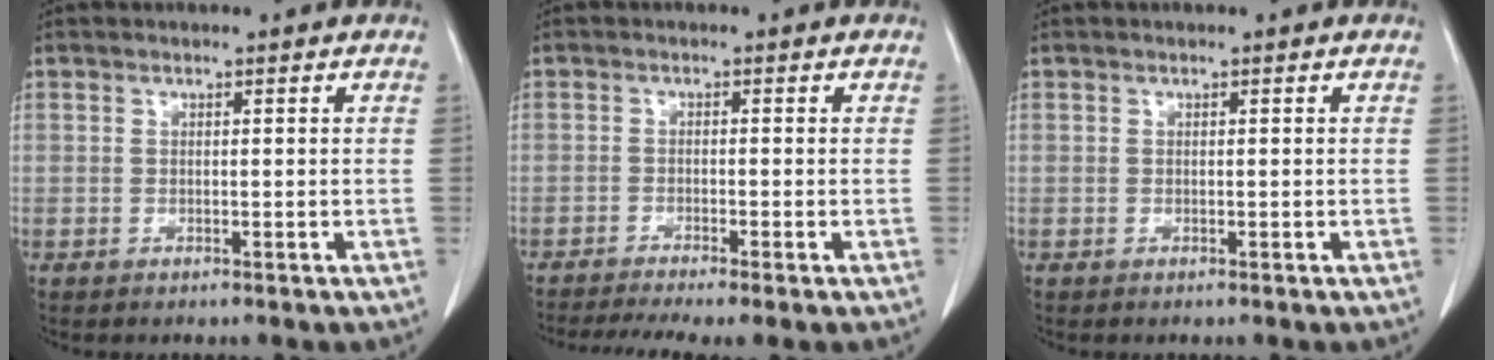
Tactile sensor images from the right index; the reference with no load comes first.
{"total": 7.0, "force": [-5.6, 0.0, 4.2], "torque": [-0.064, -0.009, -0.090]}
{"total": 0.0}